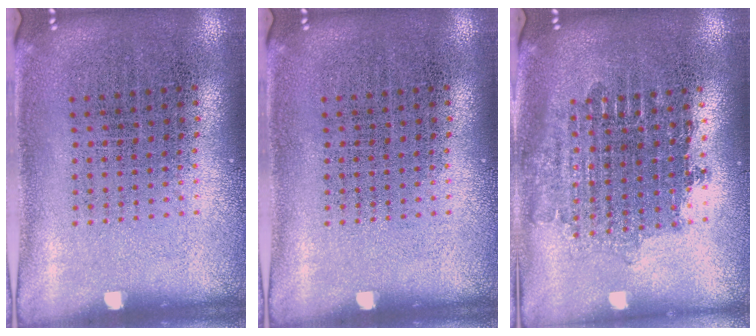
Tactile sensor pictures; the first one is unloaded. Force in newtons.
{"total": 0.0}
{"total": 1.7, "press": 1.4, "slide": 1.0}